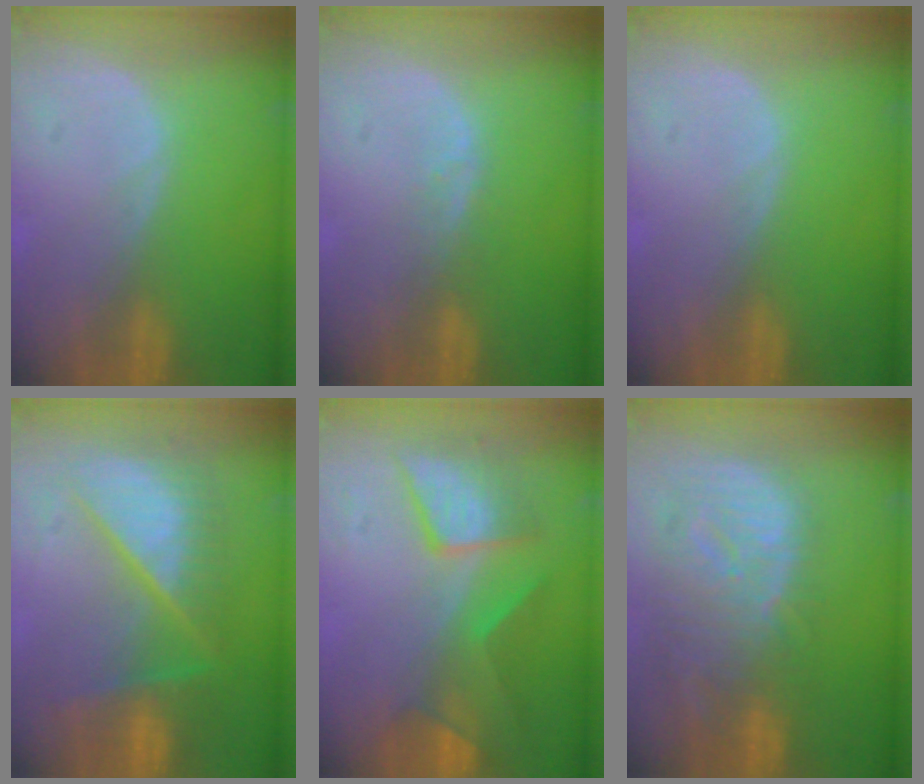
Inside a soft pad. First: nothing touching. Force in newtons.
{"total": 1.7, "press": 1.7, "slide": 0.1}
{"total": 0.0}
{"total": 10.8, "press": 10.7, "slide": 1.3}
{"total": 7.8, "press": 7.8, "slide": 0.4}
{"total": 12.5, "press": 10.8, "slide": 6.3}